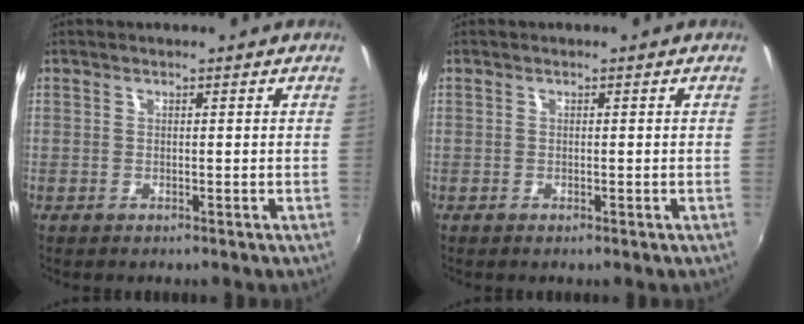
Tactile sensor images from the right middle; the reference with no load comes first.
{"total": 0.0}